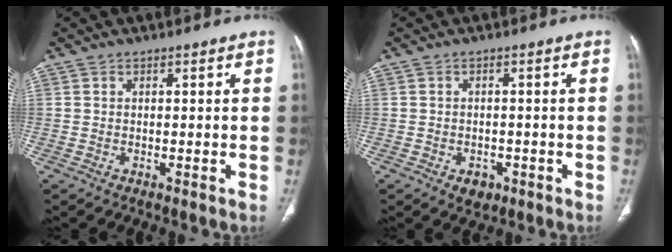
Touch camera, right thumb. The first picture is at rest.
{"total": 3.1, "force": [-1.4, 2.3, 1.5], "torque": [-0.008, 0.004, -0.011]}